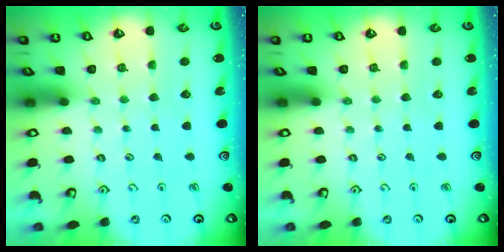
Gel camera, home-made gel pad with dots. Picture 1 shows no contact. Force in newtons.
{"total": 0.0}